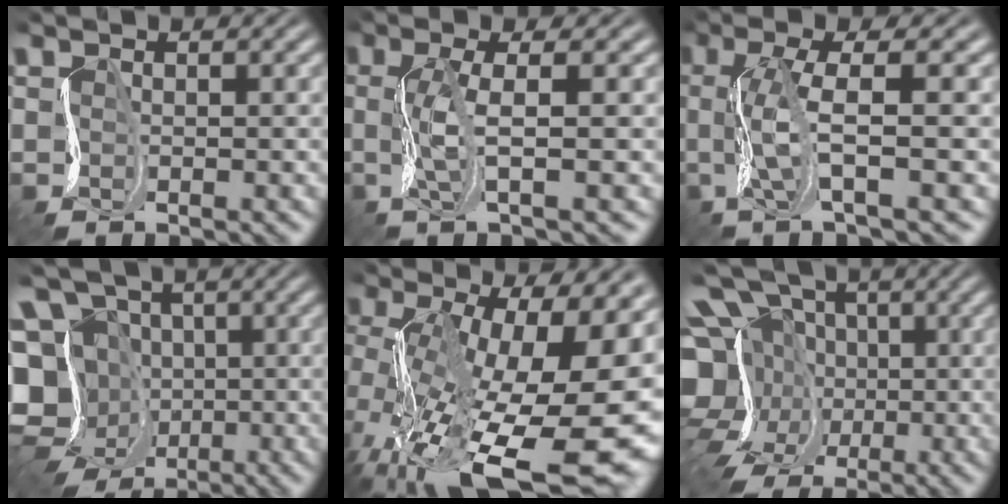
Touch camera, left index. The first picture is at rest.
{"total": 3.8, "force": [-1.3, -0.3, 3.6], "torque": [-0.054, -0.008, -0.026]}
{"total": 5.2, "force": [-1.5, 0.1, 5.0], "torque": [-0.086, -0.009, -0.028]}
{"total": 14.9, "force": [-5.2, 13.1, 4.9], "torque": [-0.111, -0.007, -0.097]}
{"total": 16.7, "force": [-4.8, 5.8, 14.9], "torque": [-0.230, -0.041, -0.068]}
{"total": 15.8, "force": [-5.3, 13.0, 7.3], "torque": [-0.152, -0.012, -0.111]}